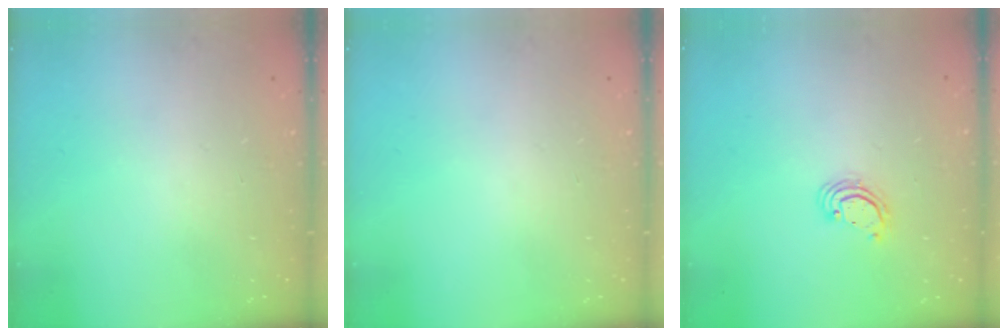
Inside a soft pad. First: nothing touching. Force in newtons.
{"total": 0.0}
{"total": 2.8, "press": 2.8, "slide": 0.2}